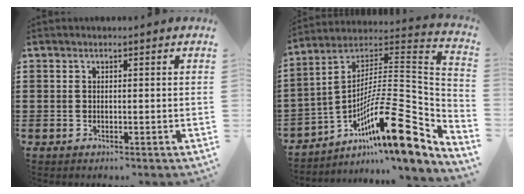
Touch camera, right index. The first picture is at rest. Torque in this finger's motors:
{"motor_torque": [-0.27, -0.34, 0.17, 0.03]}